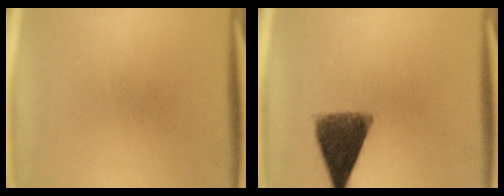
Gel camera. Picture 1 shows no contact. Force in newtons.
{"total": 9.3}